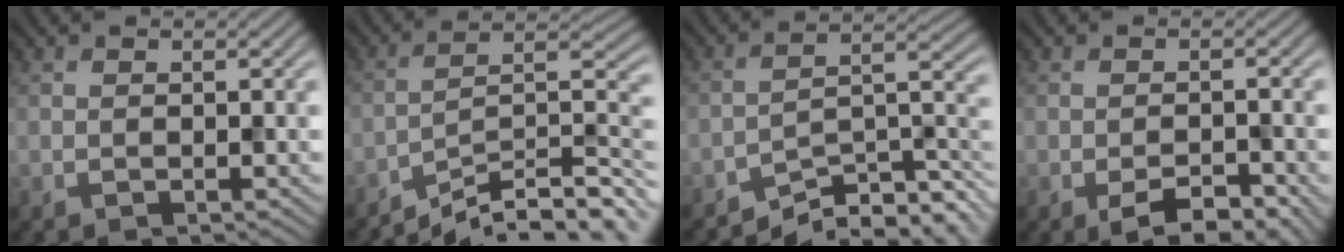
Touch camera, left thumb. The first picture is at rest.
{"total": 13.0, "force": [-10.1, 2.5, 7.8], "torque": [-0.117, 0.003, -0.168]}
{"total": 8.3, "force": [-6.1, 2.4, 5.1], "torque": [-0.072, -0.005, -0.112]}
{"total": 4.4, "force": [-2.4, 1.6, 3.3], "torque": [-0.053, -0.003, -0.035]}